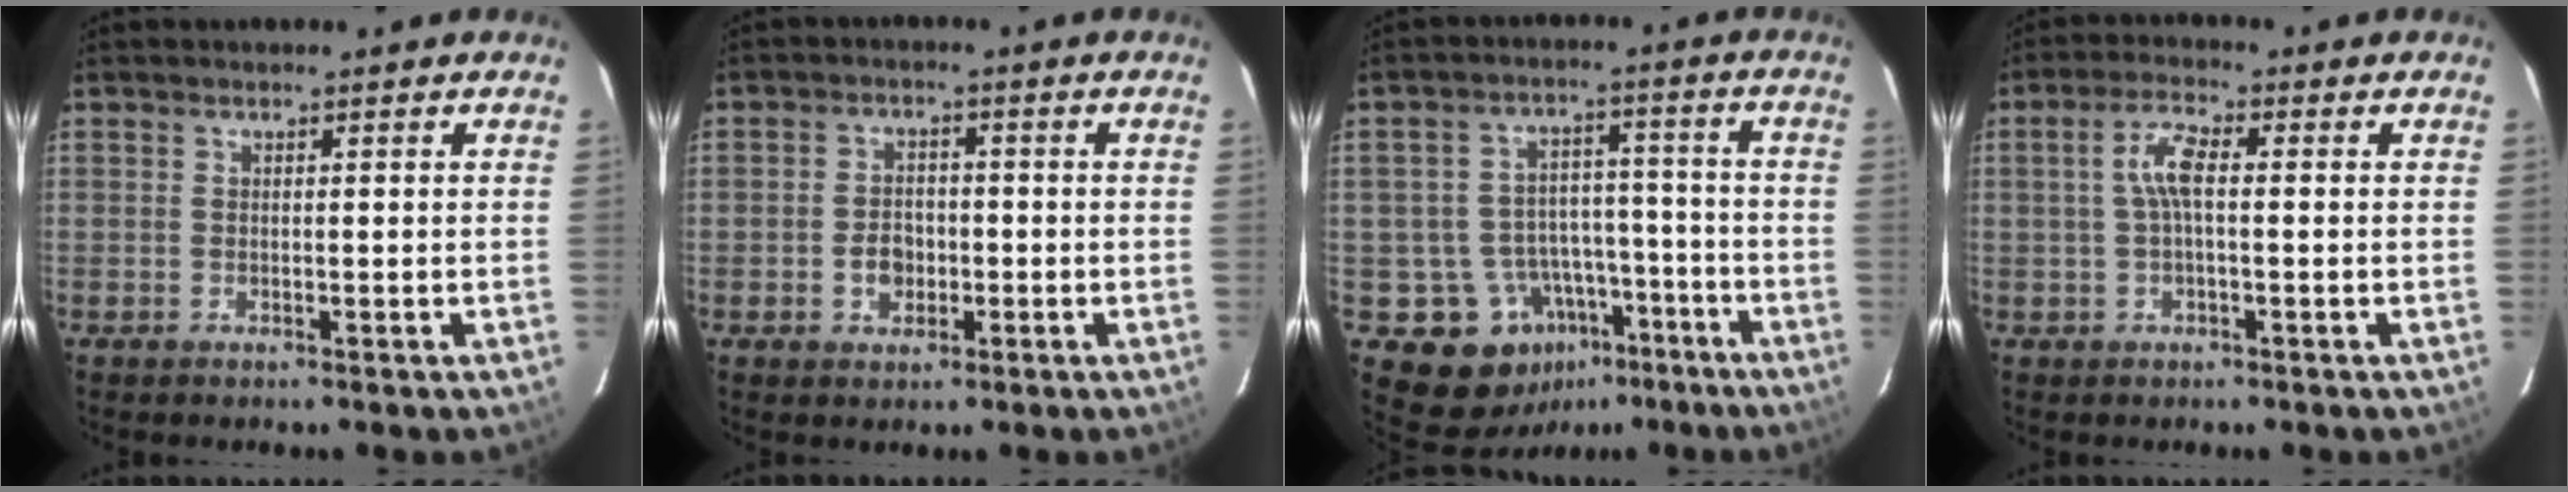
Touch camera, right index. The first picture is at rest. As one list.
[{"total": 4.3, "force": [-1.2, 3.3, 2.5], "torque": [-0.047, 0.009, -0.015]}, {"total": 11.9, "force": [-6.5, 9.3, 3.7], "torque": [-0.078, 0.040, -0.073]}, {"total": 4.7, "force": [0.1, 1.3, 4.5], "torque": [-0.093, 0.012, 0.002]}]